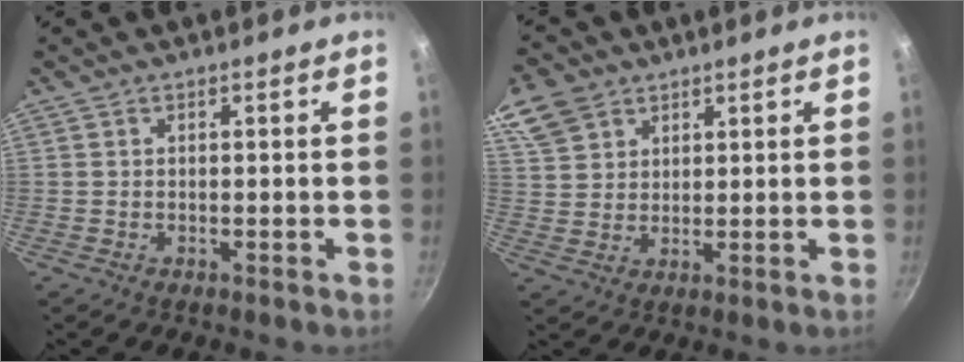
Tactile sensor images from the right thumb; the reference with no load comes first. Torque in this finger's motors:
{"motor_torque": [-1.32, 1.21, 0.06, 0.03, 0.31]}